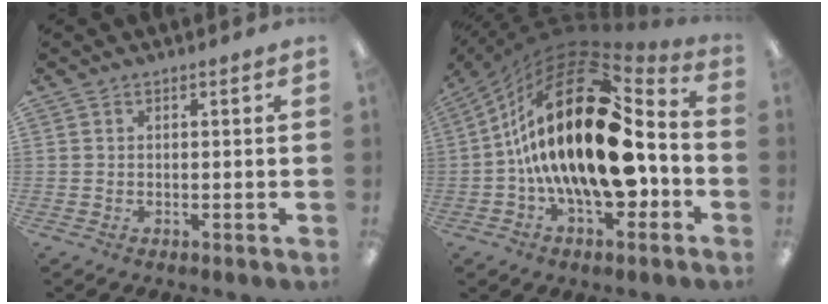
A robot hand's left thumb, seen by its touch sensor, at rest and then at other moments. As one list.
[{"total": 28.9, "force": [0.5, 13.0, 25.8], "torque": [-0.530, -0.015, 0.000]}]